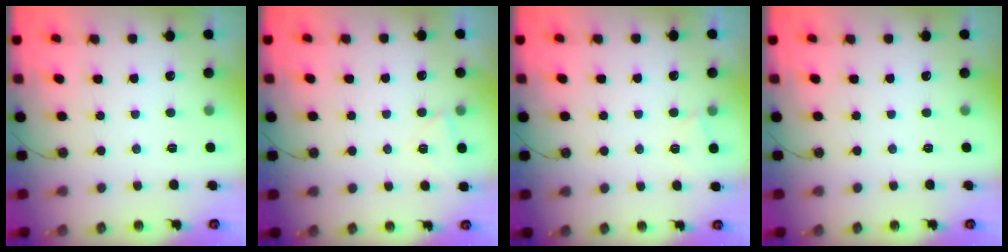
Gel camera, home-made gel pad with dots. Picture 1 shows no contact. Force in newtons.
{"total": 4.4, "press": 3.4, "slide": 2.8}
{"total": 1.7, "press": 1.6, "slide": 0.4}
{"total": 0.0}